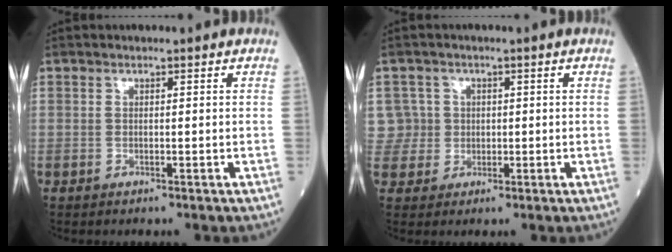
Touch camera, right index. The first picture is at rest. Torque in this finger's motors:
{"motor_torque": [0.44, -0.04, 0.22, 0.09]}